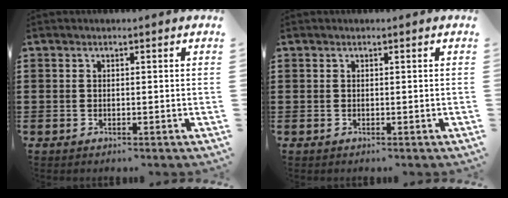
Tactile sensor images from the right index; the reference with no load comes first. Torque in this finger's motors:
{"motor_torque": [-1.02, 0.63, -0.42, -0.21]}